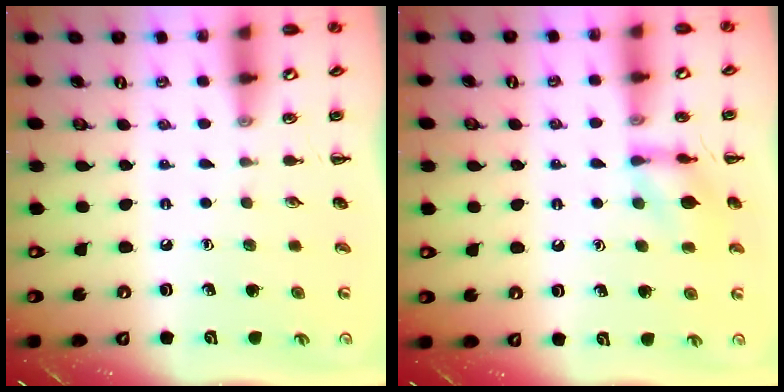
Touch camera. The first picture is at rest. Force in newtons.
{"total": 9.7, "press": 9.7, "slide": 0.8}